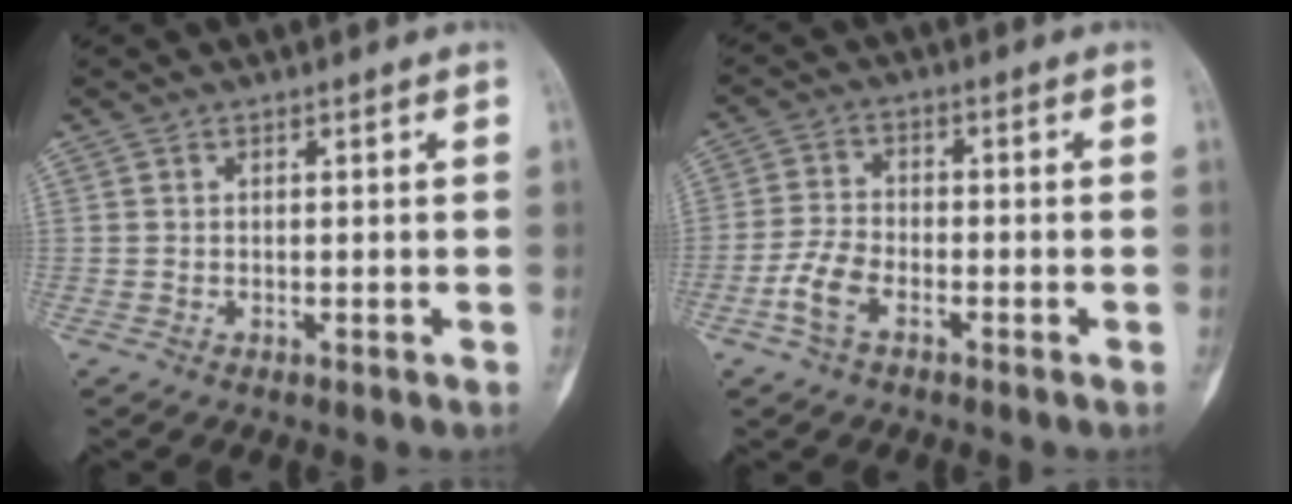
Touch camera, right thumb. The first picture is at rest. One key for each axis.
{"total": 5.7, "fx": -2.9, "fy": 3.1, "fz": 3.8, "tx": -0.084, "ty": 0.016, "tz": -0.063}